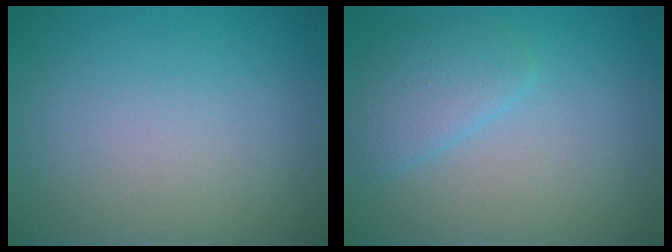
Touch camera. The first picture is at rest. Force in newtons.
{"total": 2.7, "press": 2.7, "slide": 0.2}